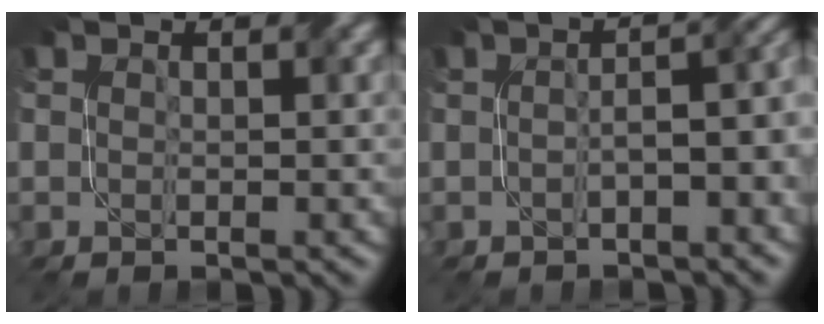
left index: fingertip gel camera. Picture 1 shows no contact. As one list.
[{"total": 4.4, "force": [-1.2, 1.4, 4.0], "torque": [-0.049, 0.008, -0.020]}]